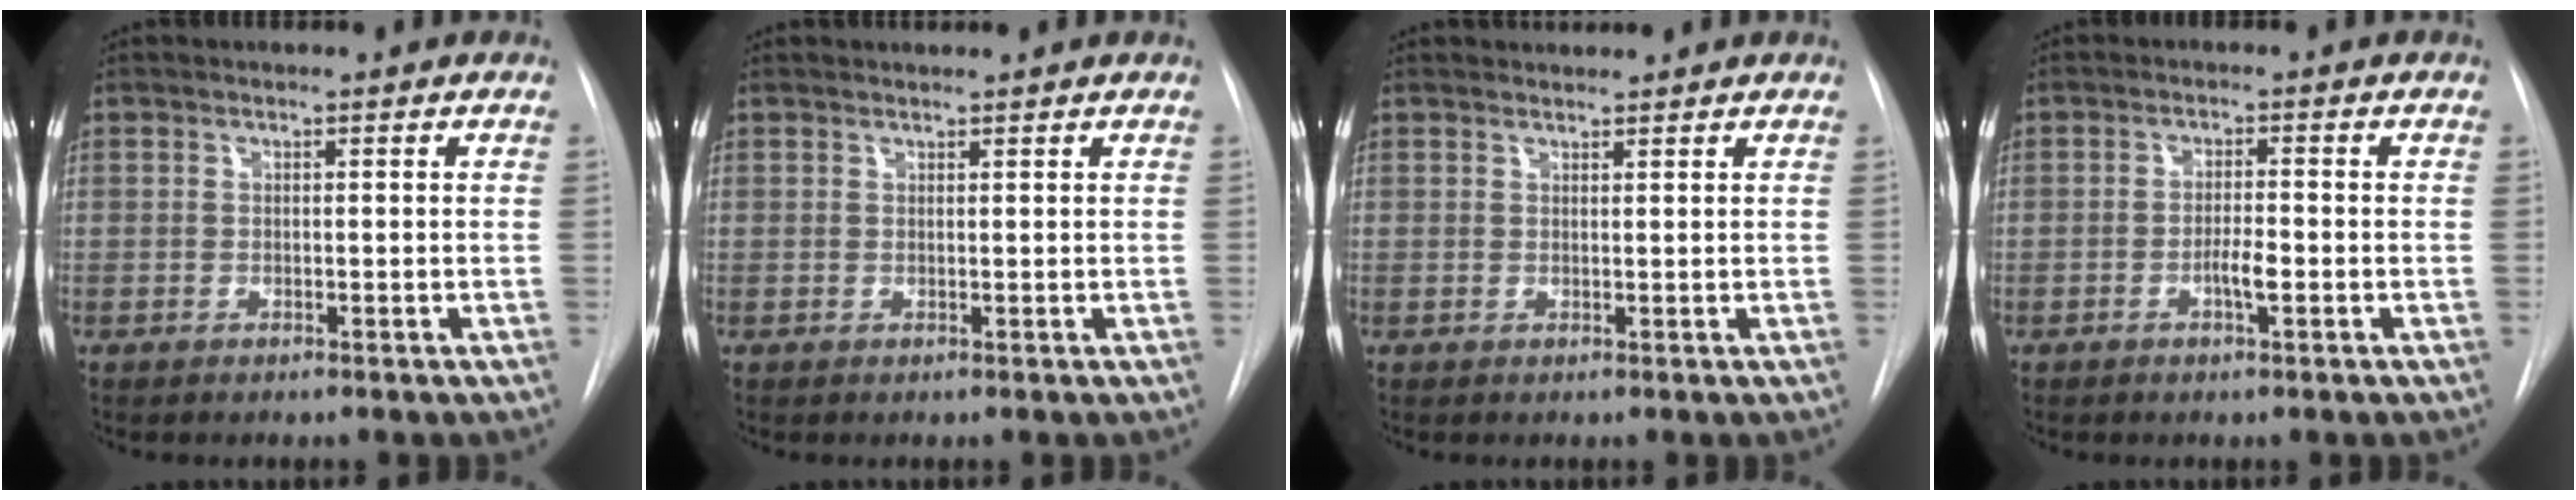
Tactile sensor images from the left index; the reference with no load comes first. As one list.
[{"total": 1.5, "force": [1.5, 0.0, 0.3], "torque": [-0.005, 0.014, 0.023]}, {"total": 1.4, "force": [1.4, 0.0, -0.1], "torque": [-0.003, 0.011, 0.027]}, {"total": 2.7, "force": [-1.2, 0.4, 2.3], "torque": [-0.041, -0.002, -0.023]}]